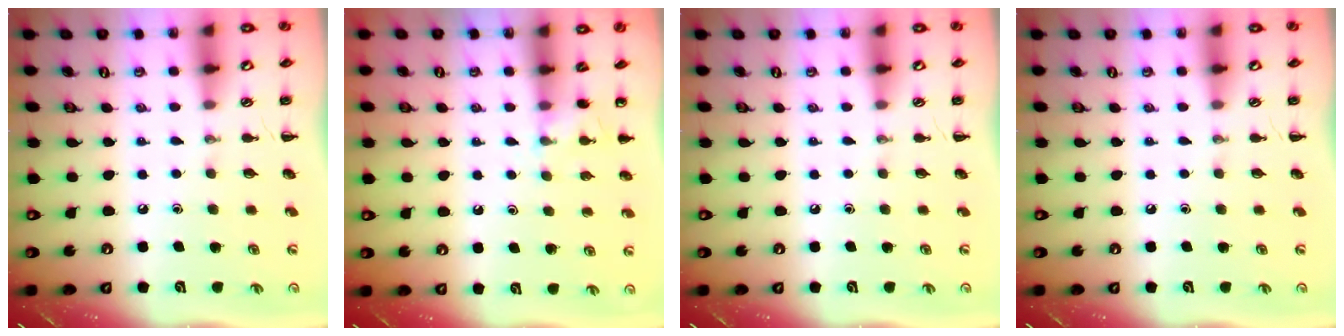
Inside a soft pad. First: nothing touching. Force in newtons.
{"total": 5.8, "press": 5.5, "slide": 1.9}
{"total": 0.0}
{"total": 0.0}